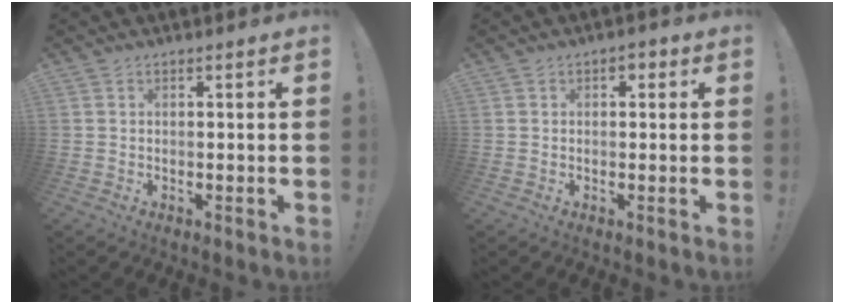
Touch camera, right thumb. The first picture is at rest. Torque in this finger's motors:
{"motor_torque": [0.09, 0.97, 0.37, -0.10, -0.01]}